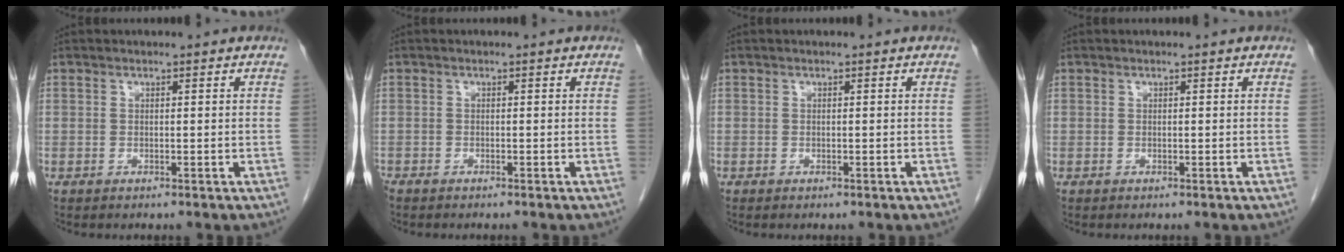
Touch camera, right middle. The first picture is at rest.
{"total": 0.8, "force": [-0.7, 0.2, 0.2], "torque": [-0.011, -0.002, -0.017]}
{"total": 0.0}
{"total": 0.0}